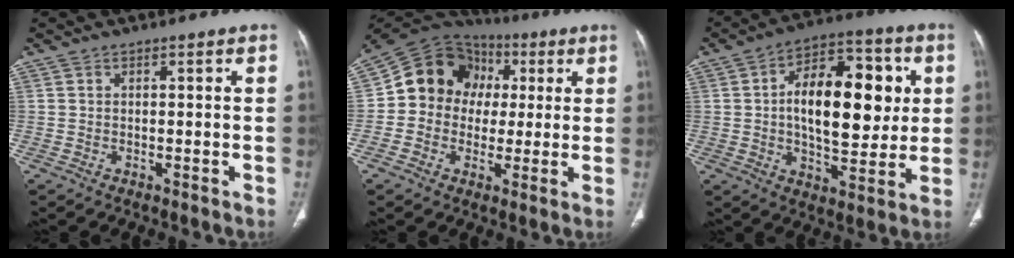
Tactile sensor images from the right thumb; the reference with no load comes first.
{"total": 15.2, "force": [2.0, 13.1, 7.3], "torque": [-0.092, 0.033, 0.026]}
{"total": 19.9, "force": [2.6, 10.4, 16.8], "torque": [-0.222, 0.009, 0.037]}